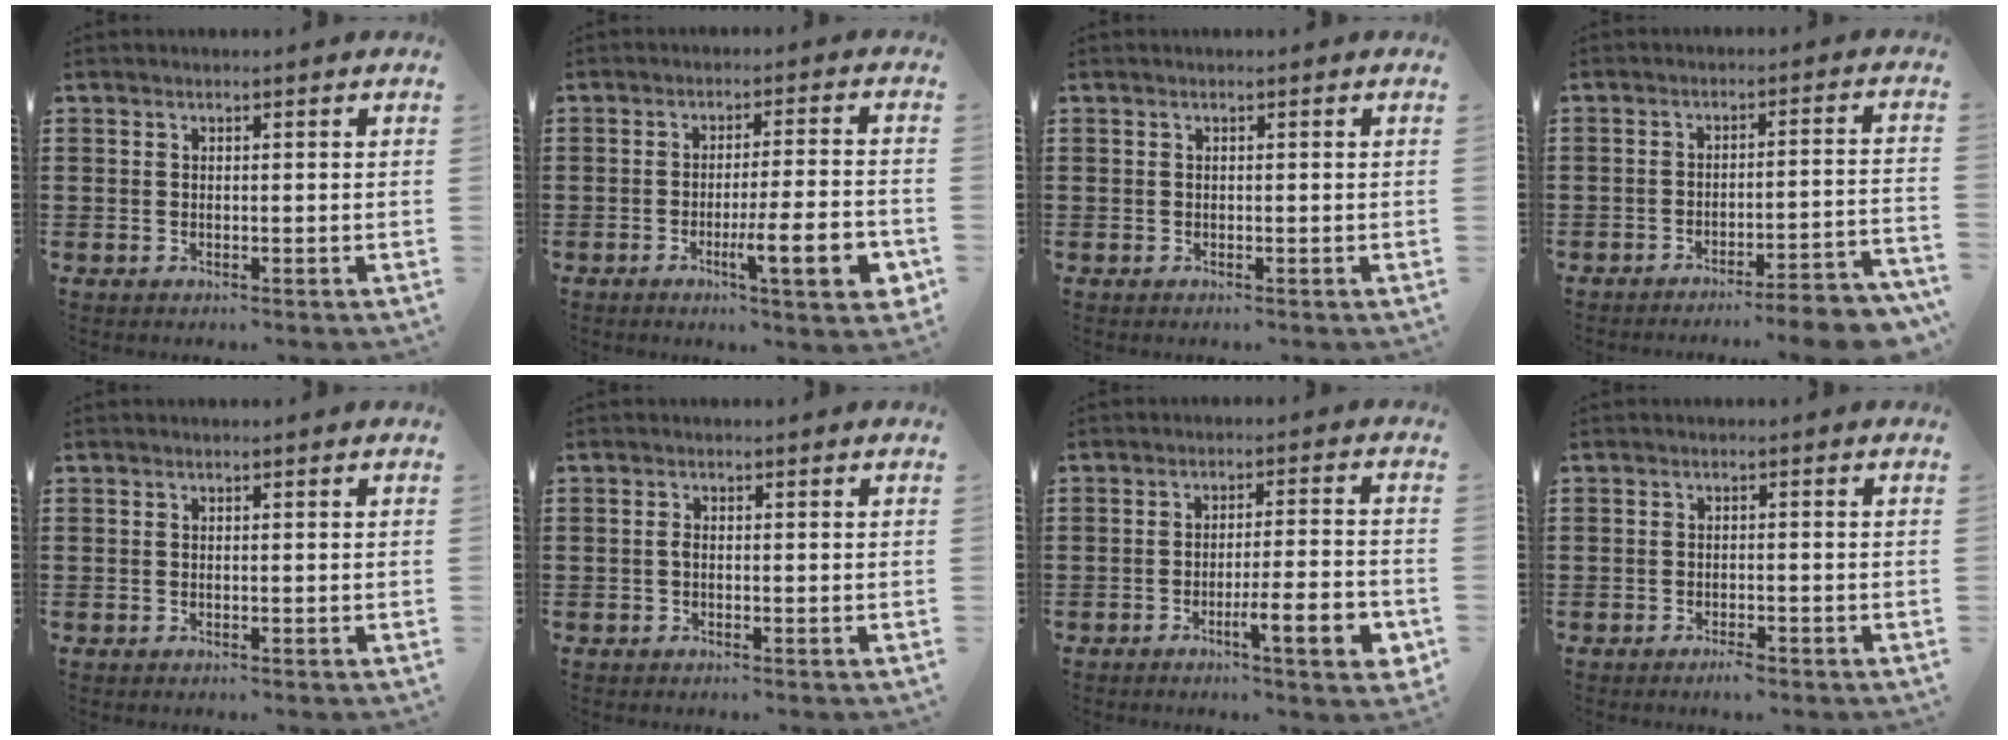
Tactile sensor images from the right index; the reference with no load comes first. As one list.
[{"total": 9.5, "force": [-3.3, 1.3, 8.8], "torque": [-0.132, -0.008, -0.053]}, {"total": 0.0}, {"total": 5.1, "force": [-4.6, -0.2, 2.1], "torque": [-0.034, -0.012, -0.089]}, {"total": 0.0}, {"total": 0.5, "force": [-0.2, 0.2, 0.4], "torque": [-0.019, -0.004, -0.005]}, {"total": 7.8, "force": [-3.3, 1.2, 7.0], "torque": [-0.102, -0.006, -0.056]}, {"total": 1.7, "force": [-1.3, 0.2, 1.0], "torque": [-0.020, -0.003, -0.024]}]